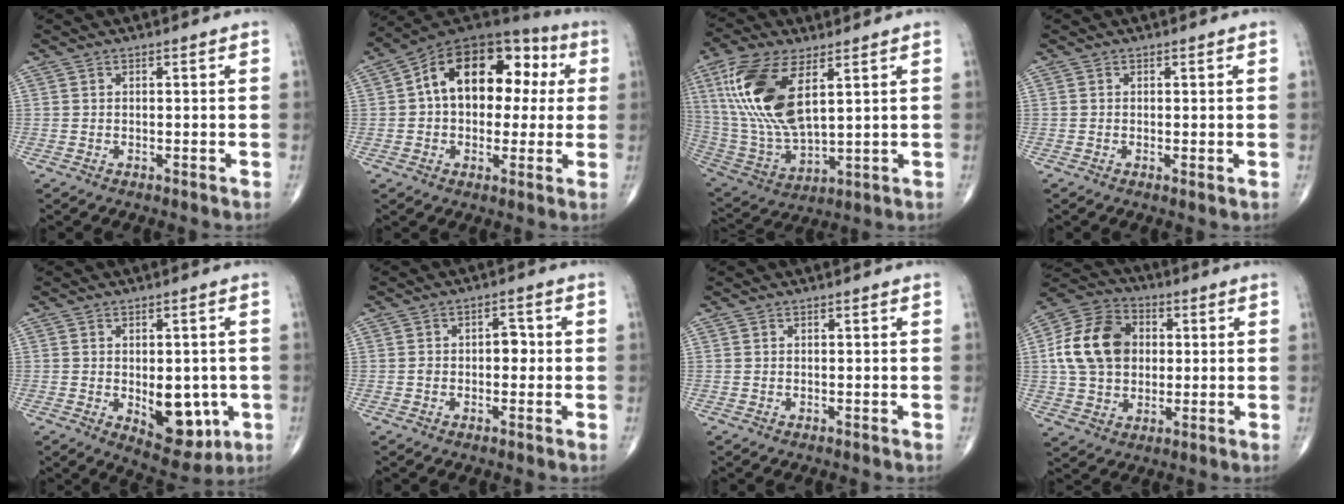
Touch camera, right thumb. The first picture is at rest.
{"total": 19.7, "force": [3.1, 12.5, 14.9], "torque": [-0.185, 0.046, 0.039]}
{"total": 19.1, "force": [6.5, 8.6, 15.7], "torque": [-0.333, -0.022, 0.132]}
{"total": 0.8, "force": [0.0, 0.2, 0.7], "torque": [-0.014, -0.004, -0.003]}
{"total": 10.7, "force": [-2.1, 6.1, 8.5], "torque": [-0.076, -0.011, -0.016]}
{"total": 3.5, "force": [-0.2, 2.3, 2.5], "torque": [-0.021, 0.014, -0.006]}
{"total": 0.0}
{"total": 15.4, "force": [1.9, 11.7, 9.8], "torque": [-0.163, 0.016, 0.029]}